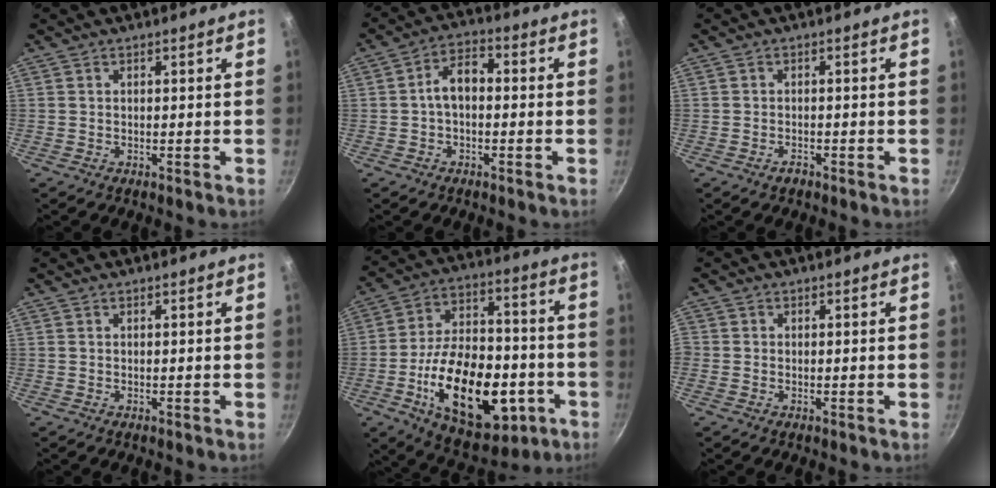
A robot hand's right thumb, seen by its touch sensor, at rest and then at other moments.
{"total": 6.0, "force": [-0.4, 3.7, 4.7], "torque": [-0.067, 0.026, -0.015]}
{"total": 1.5, "force": [-1.0, 0.8, 0.7], "torque": [-0.010, 0.012, -0.016]}
{"total": 0.0}
{"total": 26.7, "force": [-7.7, 15.2, 20.5], "torque": [-0.302, 0.042, -0.106]}
{"total": 0.6, "force": [-0.4, 0.5, 0.2], "torque": [-0.005, 0.001, -0.013]}